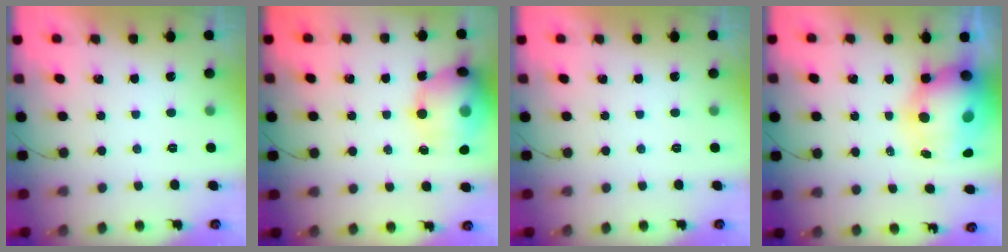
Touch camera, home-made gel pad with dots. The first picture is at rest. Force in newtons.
{"total": 15.8, "press": 15.7, "slide": 2.3}
{"total": 0.0}
{"total": 13.6, "press": 13.2, "slide": 3.2}